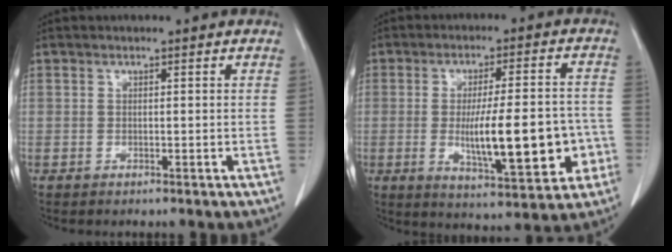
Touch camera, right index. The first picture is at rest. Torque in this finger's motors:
{"motor_torque": [1.15, -0.69, 0.67, 0.21]}